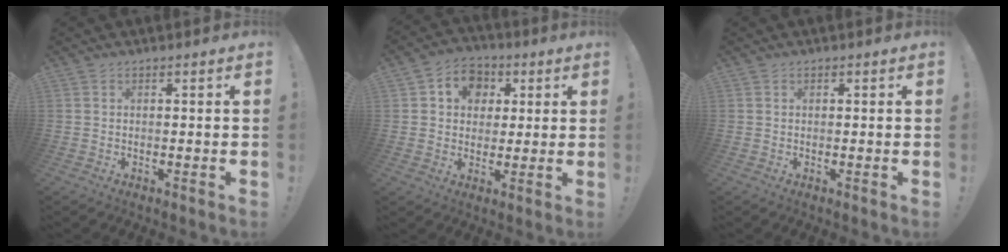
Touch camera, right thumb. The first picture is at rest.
{"total": 9.8, "force": [2.7, 8.6, 3.8], "torque": [-0.050, -0.006, 0.057]}
{"total": 0.0}